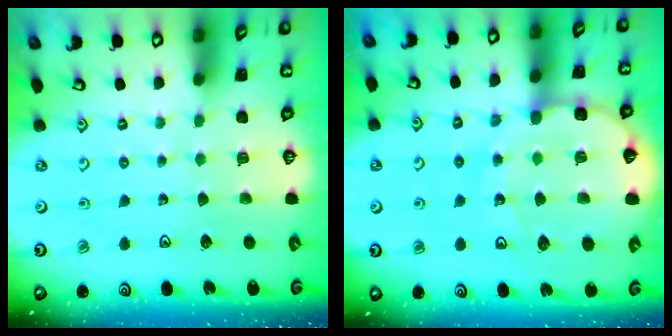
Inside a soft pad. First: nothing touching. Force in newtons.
{"total": 16.0, "press": 15.7, "slide": 3.3}